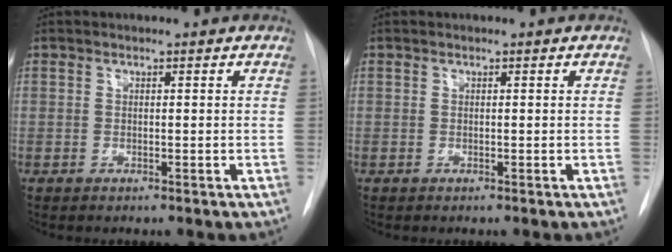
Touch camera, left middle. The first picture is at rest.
{"total": 0.0}